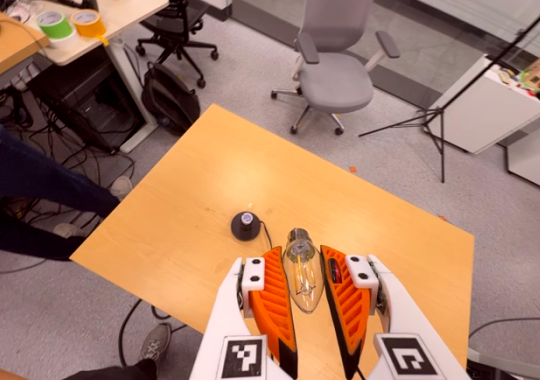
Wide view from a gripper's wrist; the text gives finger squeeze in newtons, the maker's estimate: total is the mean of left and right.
{"total": 12.6, "left": 14.0, "right": 11.2}